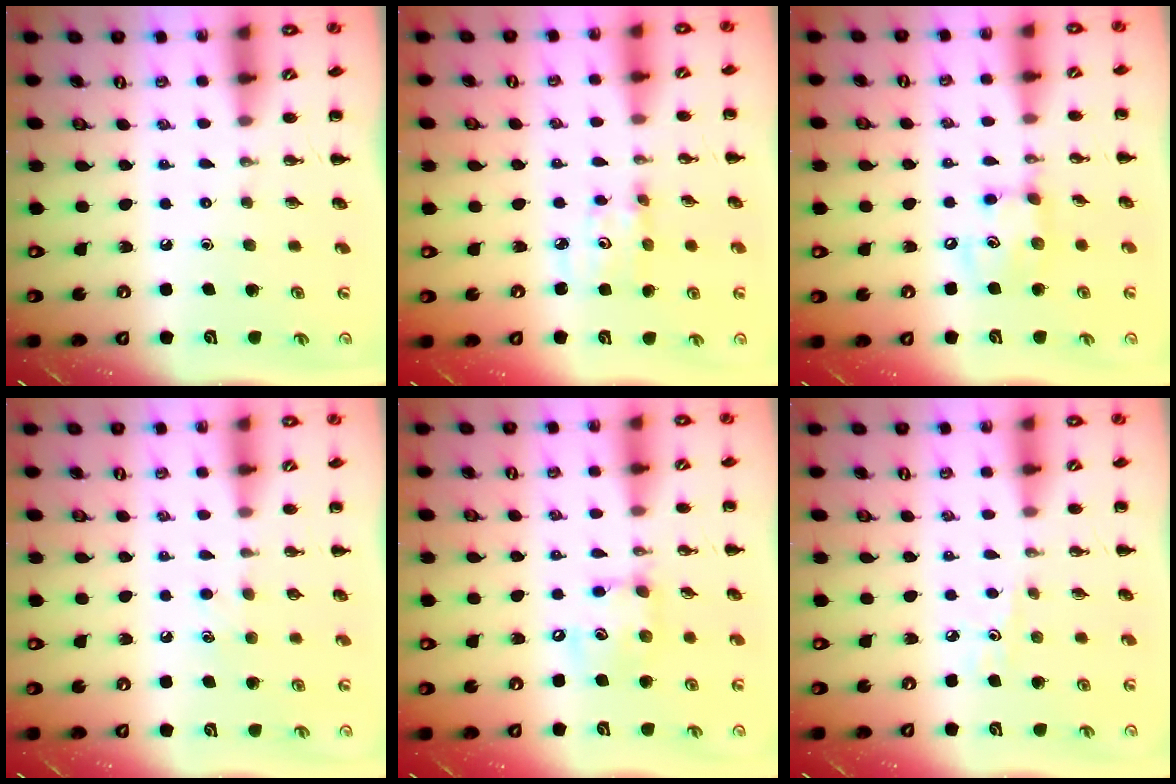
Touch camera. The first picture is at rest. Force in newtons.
{"total": 2.8, "press": 2.8, "slide": 0.4}
{"total": 8.4, "press": 8.3, "slide": 1.2}
{"total": 4.4, "press": 4.2, "slide": 1.4}
{"total": 9.2, "press": 9.2, "slide": 1.1}
{"total": 3.9, "press": 3.7, "slide": 1.2}